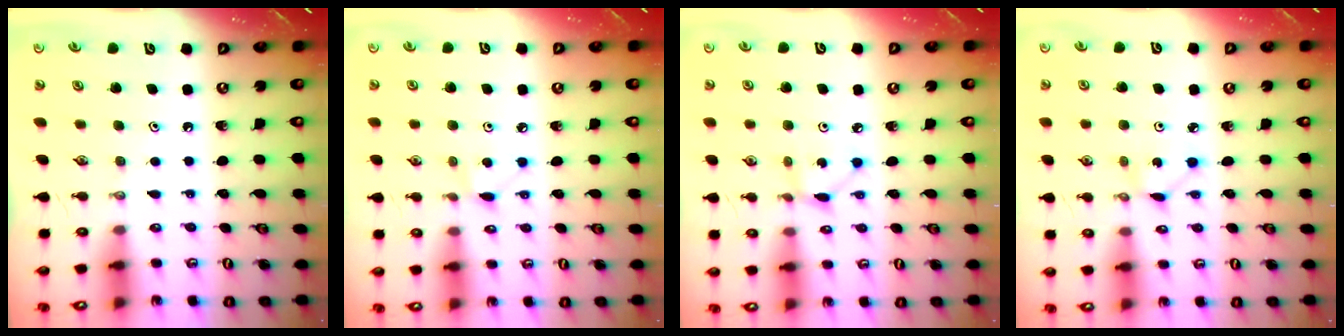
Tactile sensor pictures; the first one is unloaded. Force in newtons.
{"total": 3.8, "press": 3.8, "slide": 0.6}
{"total": 2.3, "press": 2.3, "slide": 0.1}
{"total": 1.8, "press": 1.8, "slide": 0.3}